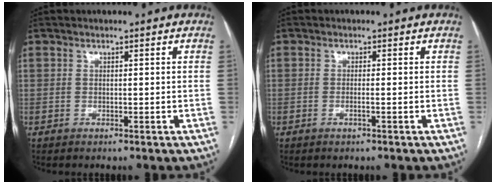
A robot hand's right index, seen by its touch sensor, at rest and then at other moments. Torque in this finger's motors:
{"motor_torque": [-0.61, 0.39, -0.03, 0.00]}